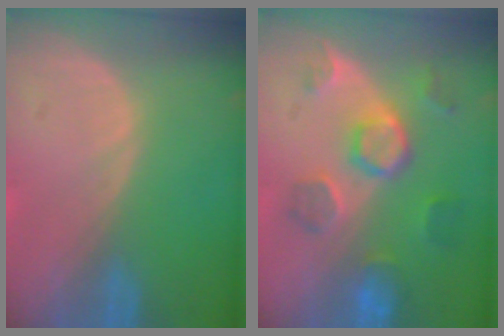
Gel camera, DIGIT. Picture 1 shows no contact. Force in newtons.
{"total": 8.7, "press": 7.9, "slide": 3.7}